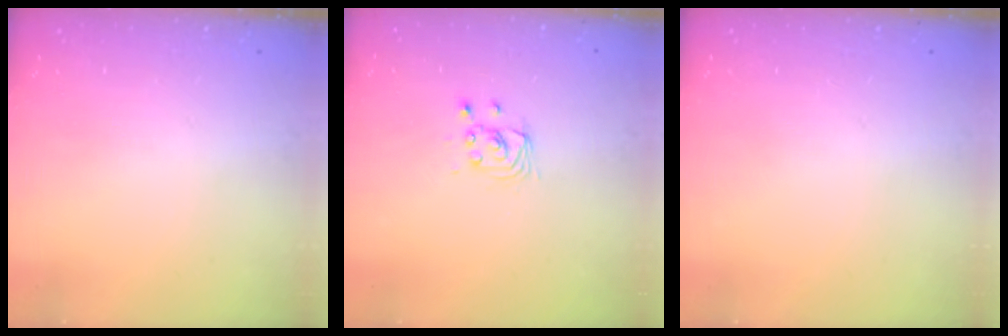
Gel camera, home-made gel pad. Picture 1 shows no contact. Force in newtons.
{"total": 2.8, "press": 2.8, "slide": 0.2}
{"total": 0.0}